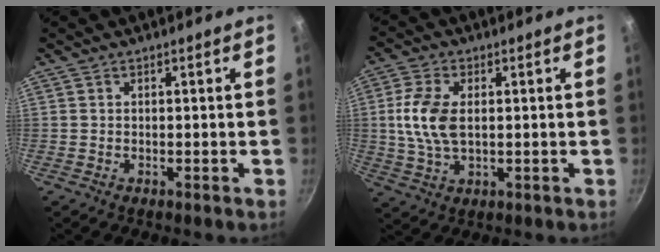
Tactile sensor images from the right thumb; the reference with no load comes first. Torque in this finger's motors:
{"motor_torque": [1.18, 0.97, 1.12, -0.49, 0.36]}